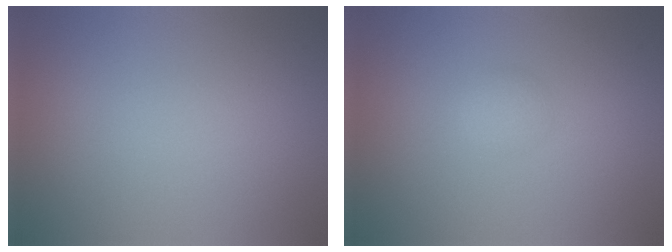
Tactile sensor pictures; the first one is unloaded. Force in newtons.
{"total": 1.1, "press": 1.1, "slide": 0.1}